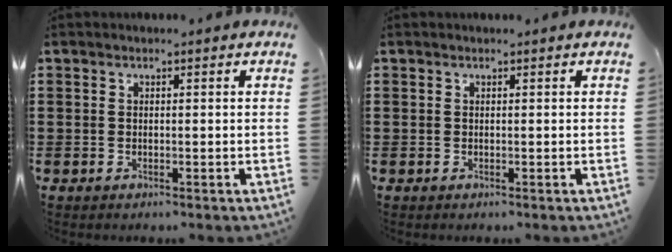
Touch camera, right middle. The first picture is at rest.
{"total": 0.0}